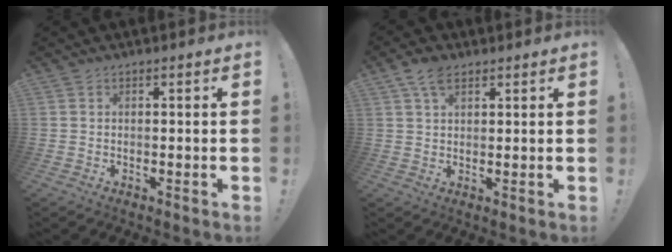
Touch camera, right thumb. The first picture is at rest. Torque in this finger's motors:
{"motor_torque": [-0.24, 0.61, 0.31, 0.35, 0.03]}